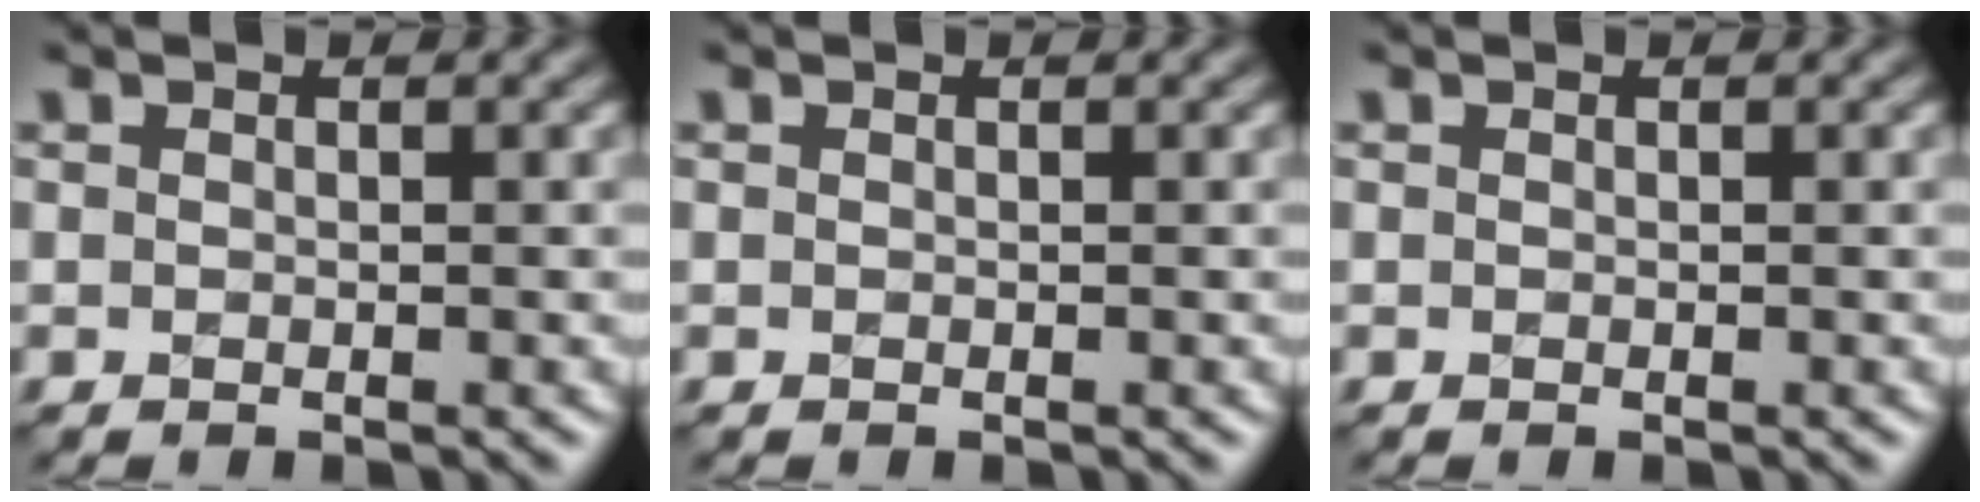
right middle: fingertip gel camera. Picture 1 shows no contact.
{"total": 0.0}
{"total": 0.0}